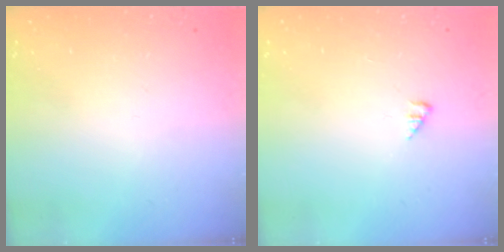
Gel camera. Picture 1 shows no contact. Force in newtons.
{"total": 1.0, "press": 1.0, "slide": 0.2}